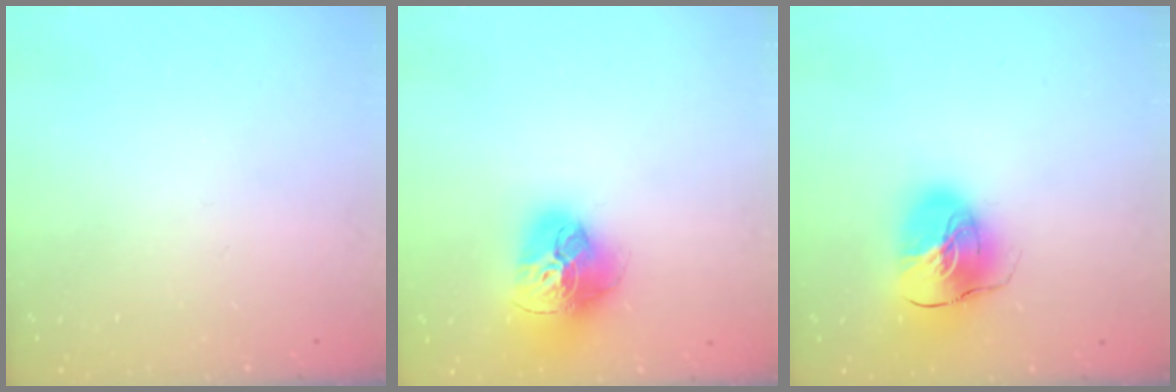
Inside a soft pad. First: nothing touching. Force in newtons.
{"total": 17.8, "press": 17.8, "slide": 1.6}
{"total": 13.3, "press": 13.2, "slide": 2.2}